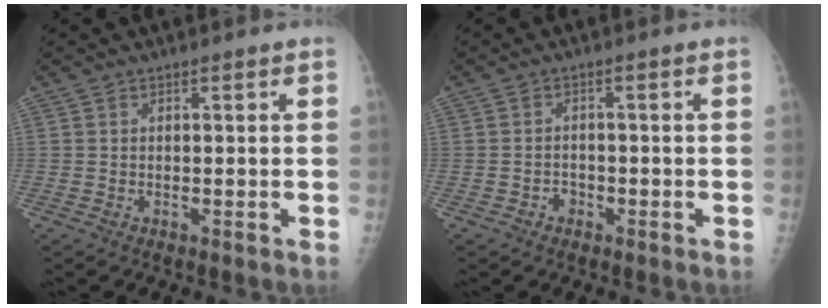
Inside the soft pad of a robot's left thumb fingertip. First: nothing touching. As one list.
[{"total": 2.1, "force": [-1.3, 1.6, 0.3], "torque": [0.006, 0.011, -0.022]}]